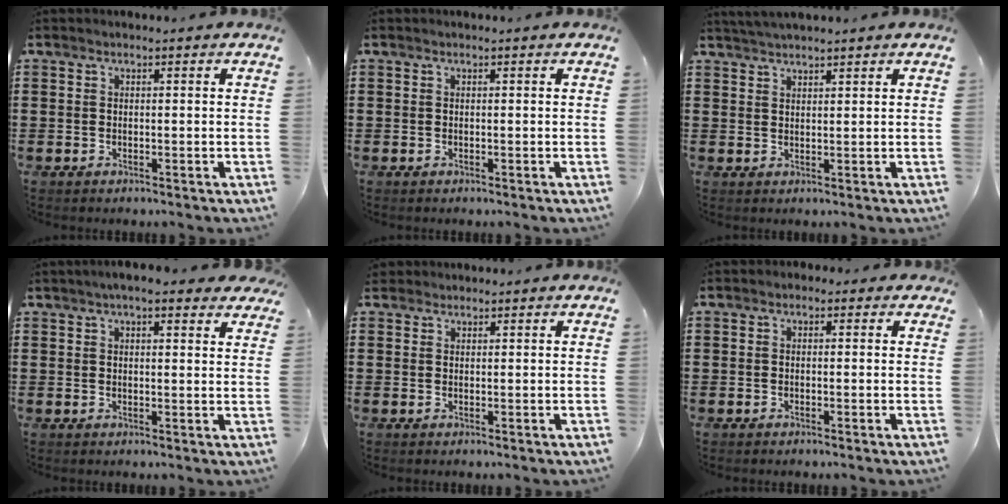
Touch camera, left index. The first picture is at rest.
{"total": 0.0}
{"total": 2.2, "force": [2.1, -0.1, 0.3], "torque": [-0.011, 0.001, 0.042]}
{"total": 4.0, "force": [3.1, 0.7, 2.4], "torque": [-0.055, 0.003, 0.056]}
{"total": 1.3, "force": [1.1, 0.6, 0.0], "torque": [-0.004, 0.004, 0.023]}
{"total": 0.8, "force": [-0.4, 0.6, 0.4], "torque": [-0.009, 0.002, -0.008]}